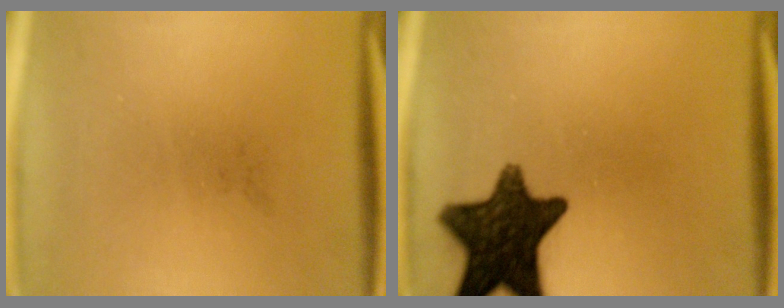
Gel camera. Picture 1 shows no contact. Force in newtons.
{"total": 14.3}